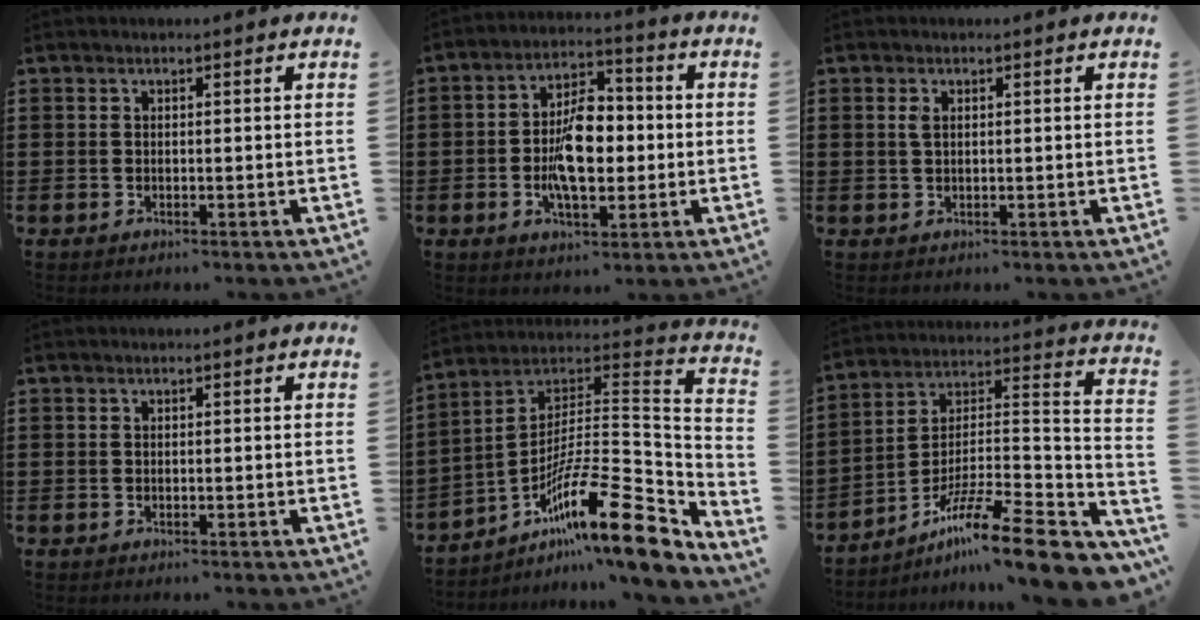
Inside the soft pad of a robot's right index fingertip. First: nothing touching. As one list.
[{"total": 9.6, "force": [-1.0, 4.9, 8.2], "torque": [-0.148, 0.003, -0.024]}, {"total": 1.4, "force": [0.4, 0.7, 1.2], "torque": [-0.026, 0.004, 0.006]}, {"total": 0.0}, {"total": 17.2, "force": [-10.1, 3.5, 13.5], "torque": [-0.212, 0.001, -0.184]}, {"total": 14.7, "force": [-10.0, 1.8, 10.7], "torque": [-0.182, 0.017, -0.179]}]